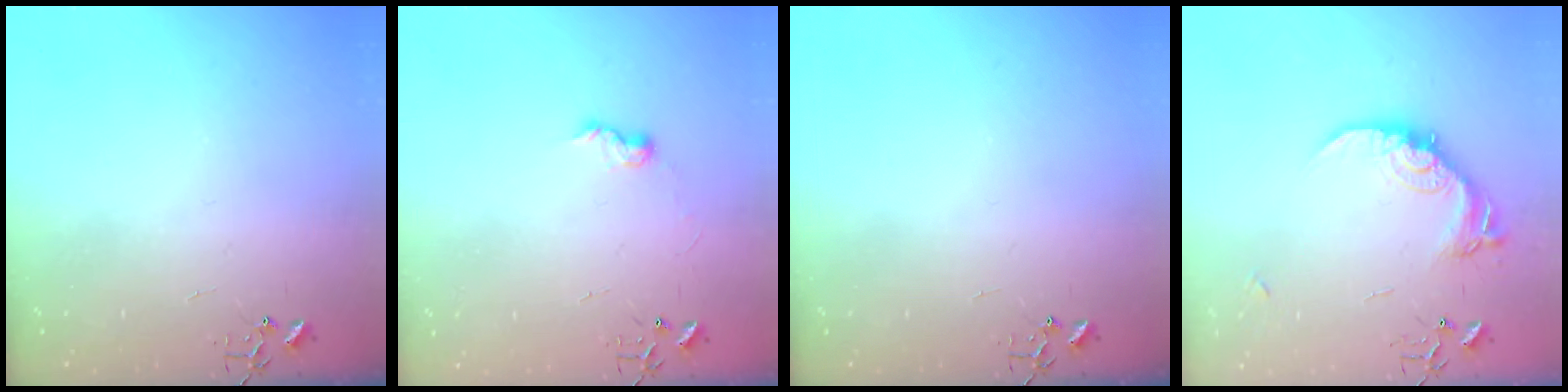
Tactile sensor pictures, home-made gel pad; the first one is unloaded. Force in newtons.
{"total": 6.0, "press": 6.0, "slide": 0.3}
{"total": 0.0}
{"total": 15.7, "press": 15.6, "slide": 0.8}